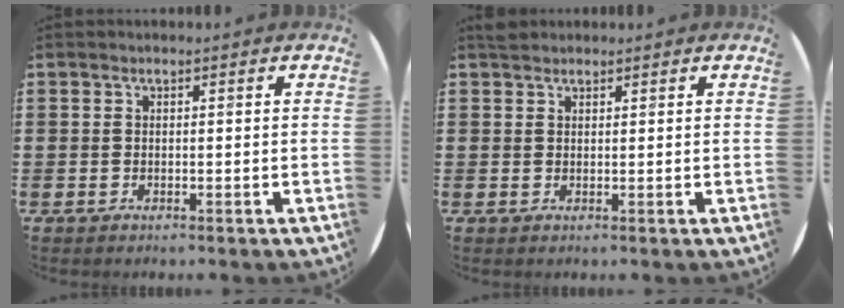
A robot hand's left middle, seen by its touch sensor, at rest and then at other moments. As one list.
[{"total": 1.1, "force": [1.0, 0.4, 0.1], "torque": [0.004, 0.000, 0.018]}]